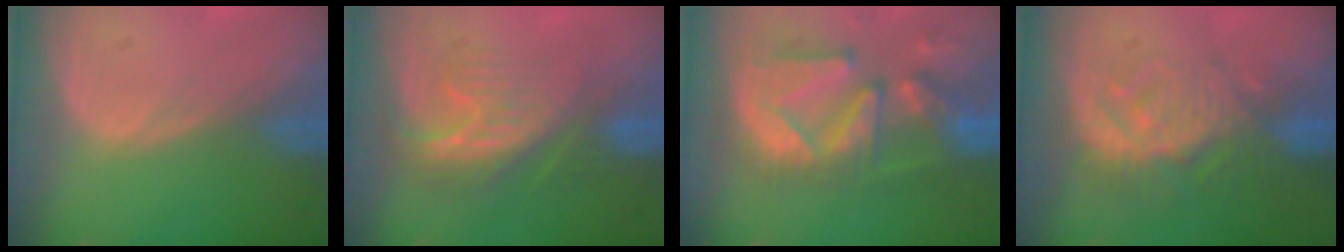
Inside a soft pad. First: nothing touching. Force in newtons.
{"total": 8.5, "press": 7.5, "slide": 4.1}
{"total": 12.6, "press": 11.1, "slide": 6.0}
{"total": 9.2, "press": 8.3, "slide": 4.0}